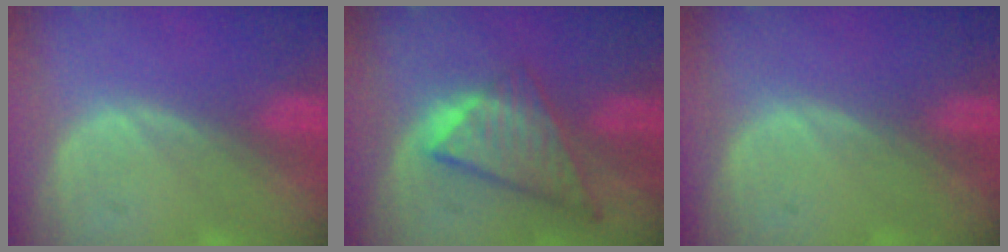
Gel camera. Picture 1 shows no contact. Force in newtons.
{"total": 8.7, "press": 7.5, "slide": 4.5}
{"total": 0.0}